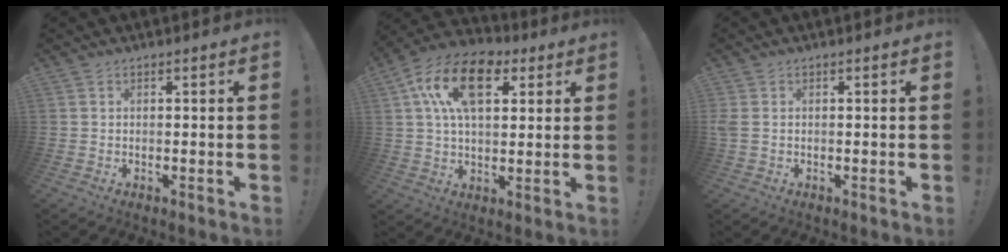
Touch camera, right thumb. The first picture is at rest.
{"total": 17.6, "force": [7.1, 10.2, 12.4], "torque": [-0.202, -0.008, 0.129]}
{"total": 1.9, "force": [0.0, 1.2, 1.5], "torque": [-0.033, 0.007, 0.004]}